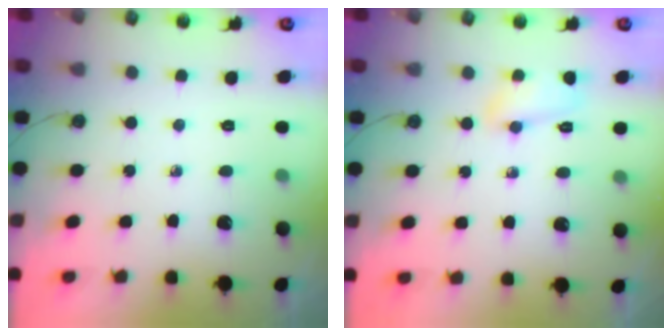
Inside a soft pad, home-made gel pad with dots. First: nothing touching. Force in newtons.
{"total": 8.2, "press": 5.7, "slide": 5.9}